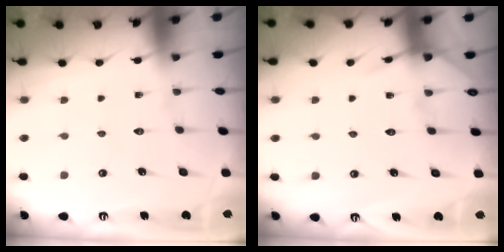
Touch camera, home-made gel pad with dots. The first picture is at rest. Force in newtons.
{"total": 5.8, "press": 5.8, "slide": 0.7}